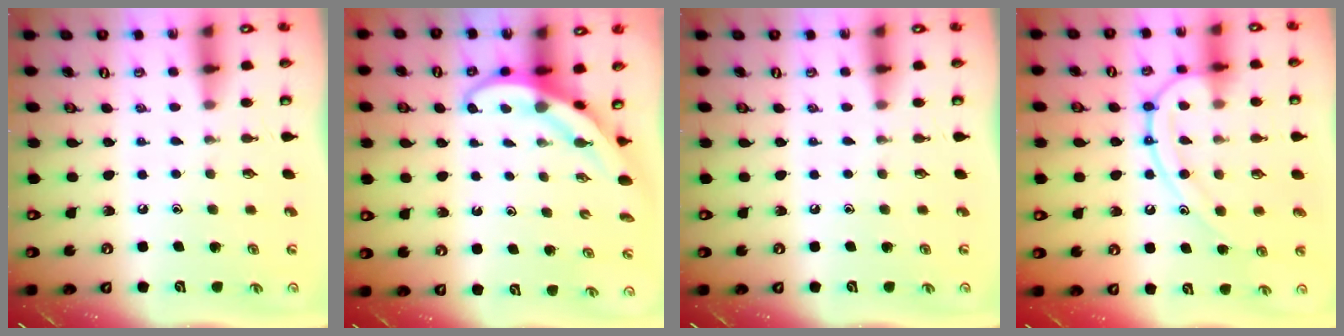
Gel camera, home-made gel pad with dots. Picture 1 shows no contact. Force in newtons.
{"total": 4.0, "press": 4.0, "slide": 0.4}
{"total": 0.0}
{"total": 15.2, "press": 15.1, "slide": 1.5}